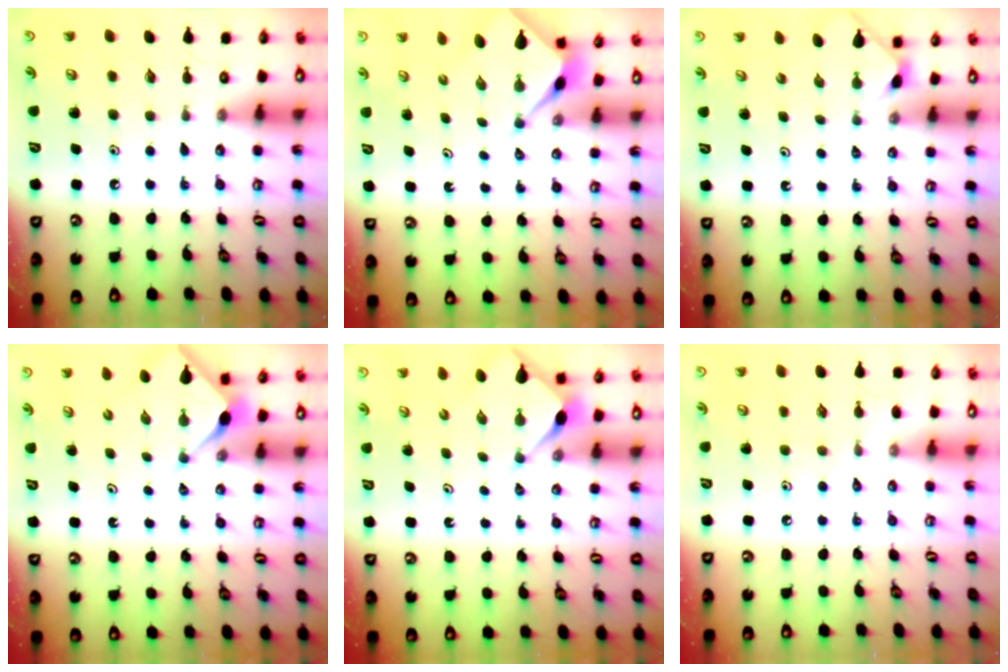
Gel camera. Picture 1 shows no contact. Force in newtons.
{"total": 2.6, "press": 2.6, "slide": 0.3}
{"total": 2.1, "press": 2.1, "slide": 0.4}
{"total": 2.9, "press": 2.9, "slide": 0.2}
{"total": 2.7, "press": 2.7, "slide": 0.3}
{"total": 4.4, "press": 4.3, "slide": 0.7}